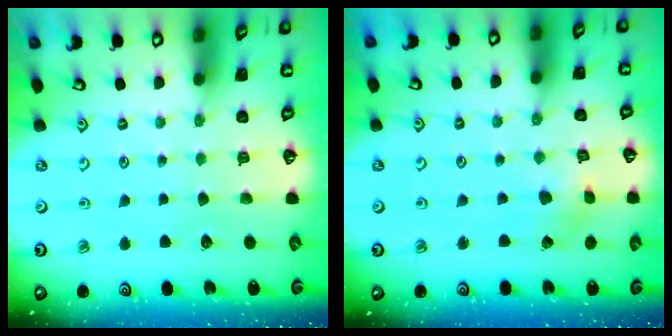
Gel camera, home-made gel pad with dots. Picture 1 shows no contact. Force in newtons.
{"total": 2.4, "press": 2.3, "slide": 0.5}